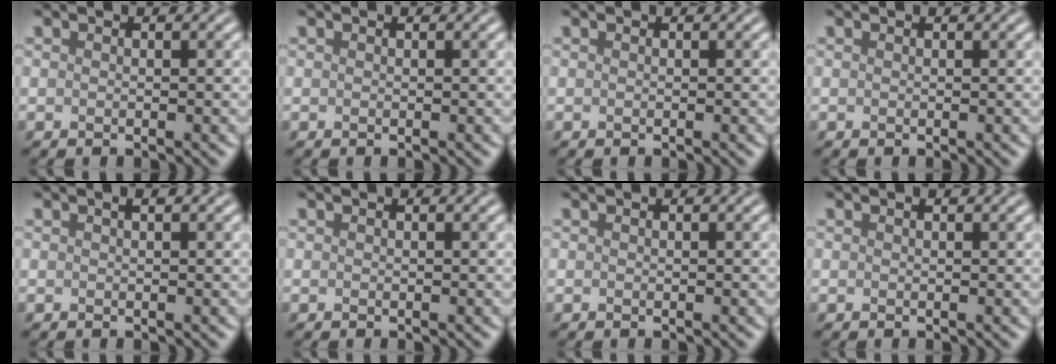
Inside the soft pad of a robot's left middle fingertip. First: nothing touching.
{"total": 0.0}
{"total": 0.0}
{"total": 0.0}
{"total": 0.6, "force": [0.4, 0.1, 0.5], "torque": [-0.008, 0.003, 0.005]}
{"total": 0.0}
{"total": 0.0}
{"total": 0.0}